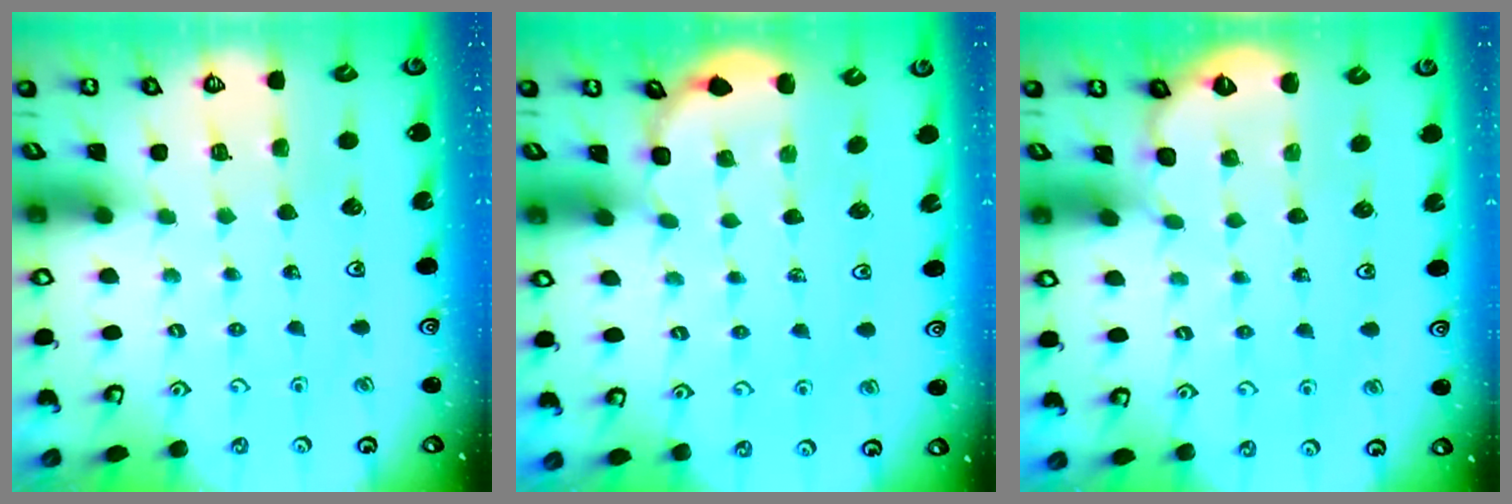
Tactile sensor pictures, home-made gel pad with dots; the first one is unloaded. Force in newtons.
{"total": 2.5, "press": 2.2, "slide": 1.2}
{"total": 1.4, "press": 1.4, "slide": 0.1}